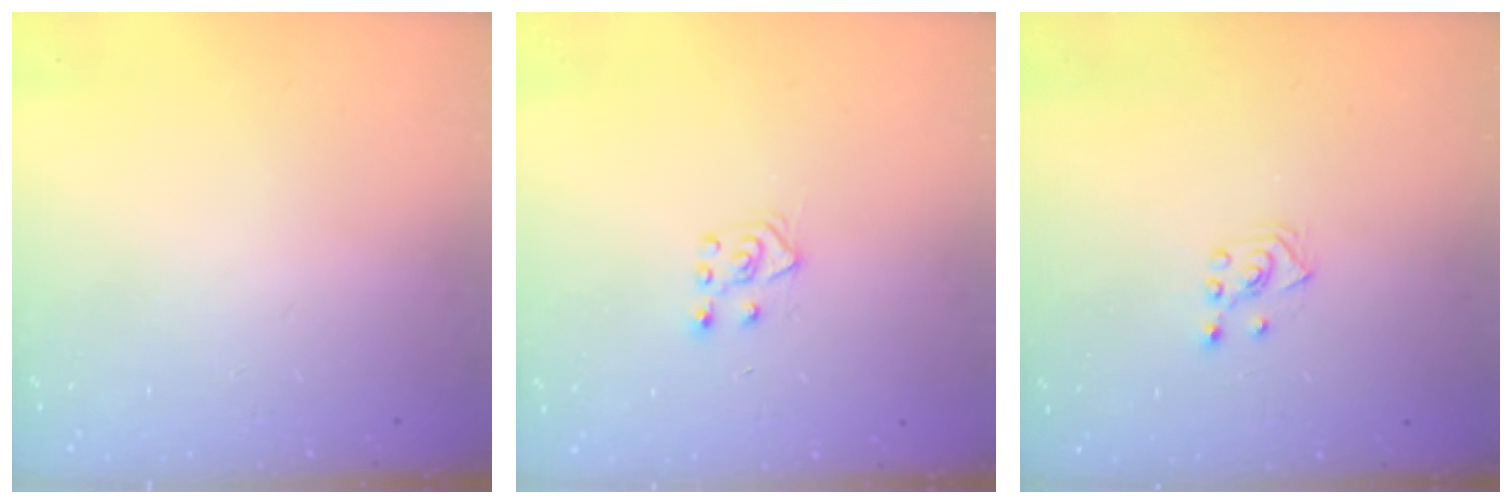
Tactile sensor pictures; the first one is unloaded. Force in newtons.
{"total": 4.8, "press": 4.7, "slide": 0.7}
{"total": 3.6, "press": 3.5, "slide": 0.7}